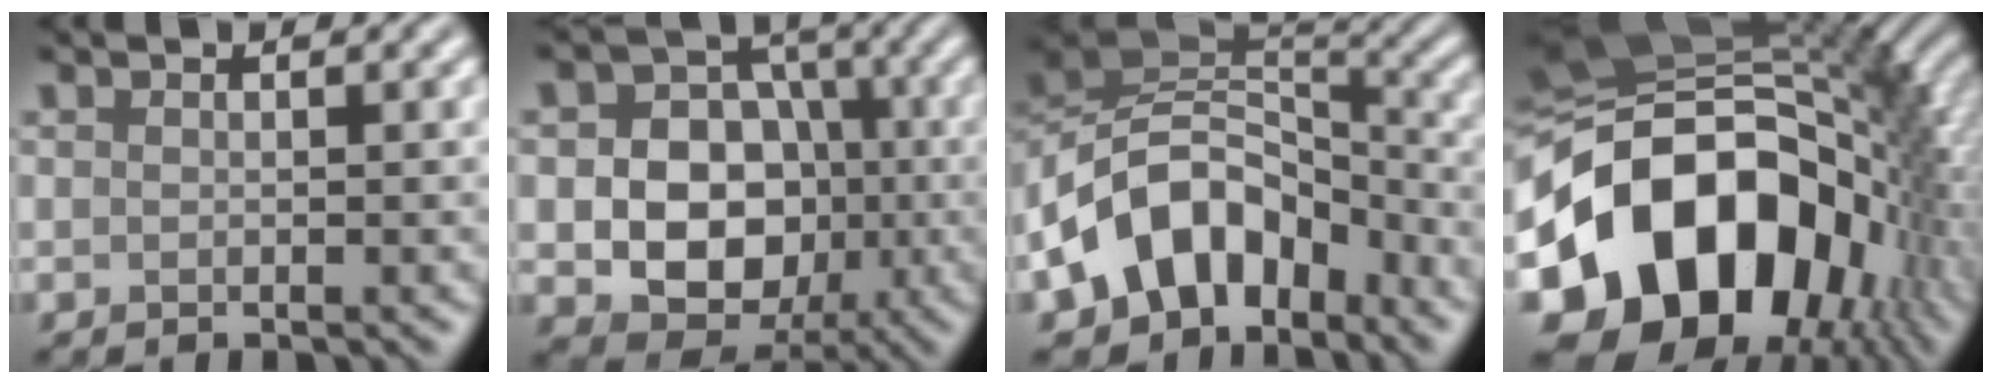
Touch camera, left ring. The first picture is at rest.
{"total": 9.0, "force": [-1.5, 7.3, 5.1], "torque": [-0.061, -0.001, -0.041]}
{"total": 10.3, "force": [-5.4, 6.8, 5.6], "torque": [-0.092, 0.013, -0.113]}
{"total": 19.7, "force": [-4.5, 13.8, 13.3], "torque": [-0.257, -0.003, -0.084]}